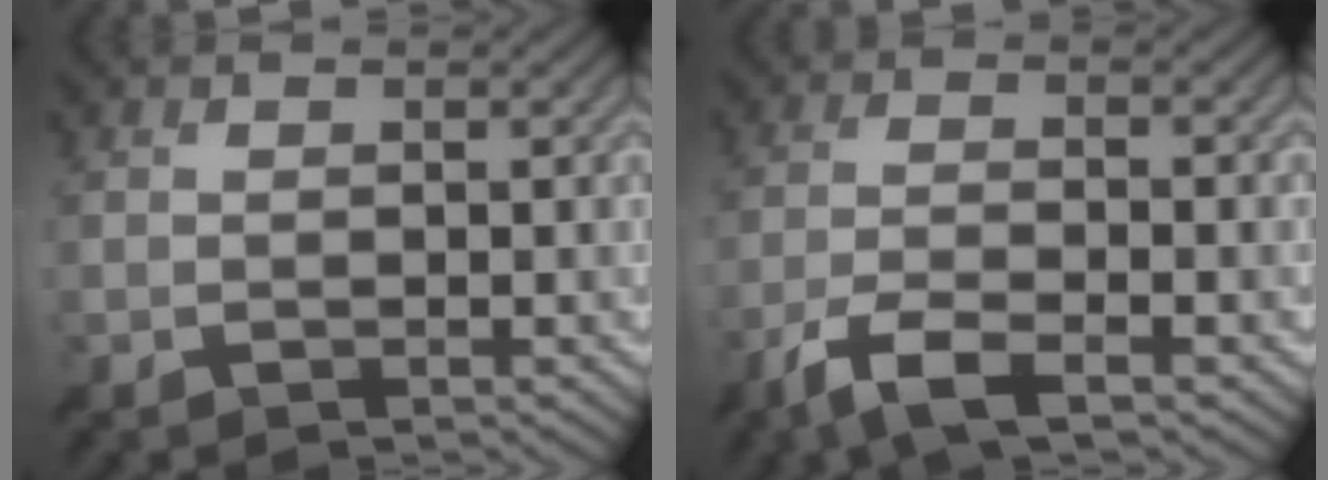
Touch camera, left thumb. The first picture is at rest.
{"total": 5.7, "force": [-3.6, 1.3, 4.3], "torque": [-0.091, -0.001, -0.077]}